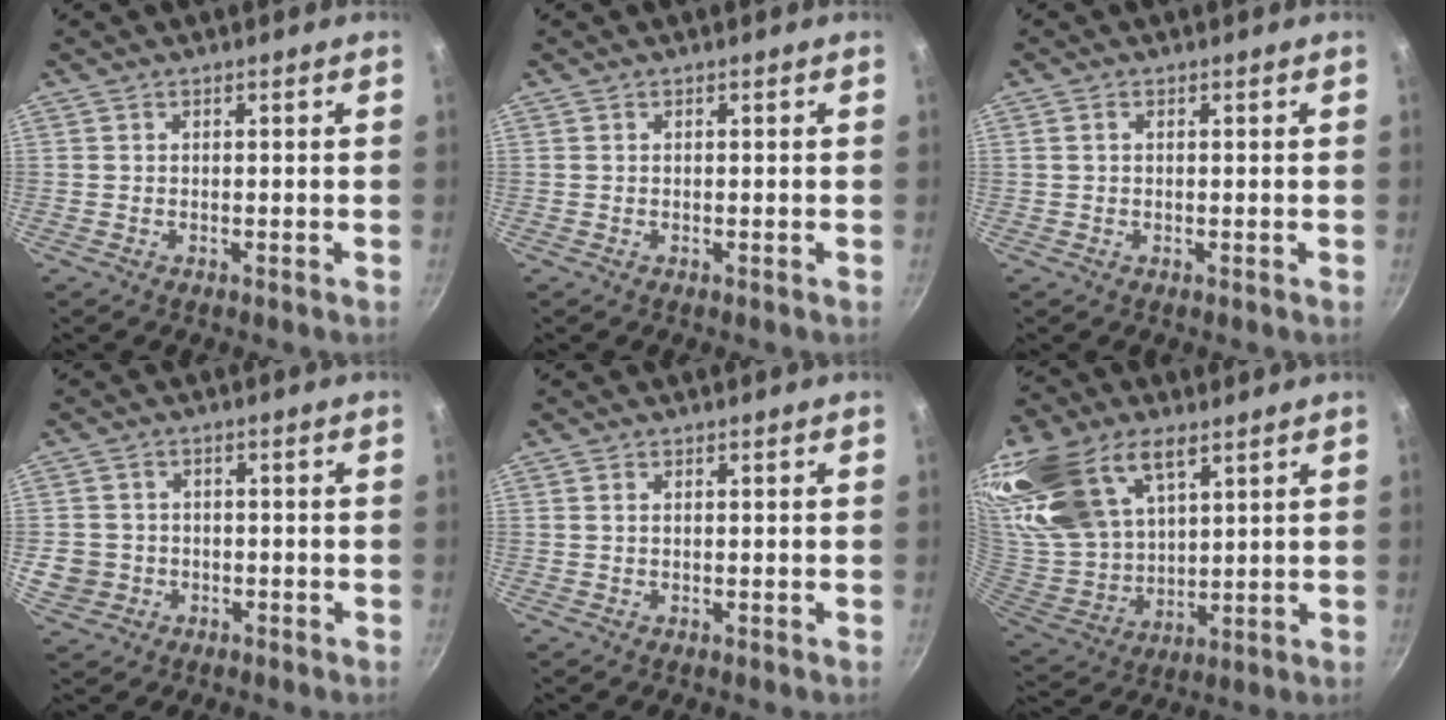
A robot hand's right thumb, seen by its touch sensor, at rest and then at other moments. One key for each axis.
{"total": 0.0}
{"total": 1.0, "fx": 0.2, "fy": 0.7, "fz": 0.7, "tx": -0.012, "ty": 0.004, "tz": 0.003}
{"total": 5.8, "fx": -1.2, "fy": 5.4, "fz": 1.8, "tx": -0.027, "ty": 0.017, "tz": -0.016}
{"total": 0.8, "fx": 0.4, "fy": 0.4, "fz": 0.6, "tx": -0.012, "ty": 0.001, "tz": 0.006}
{"total": 25.4, "fx": 13.3, "fy": 14.7, "fz": 15.8, "tx": -0.328, "ty": -0.013, "tz": 0.265}